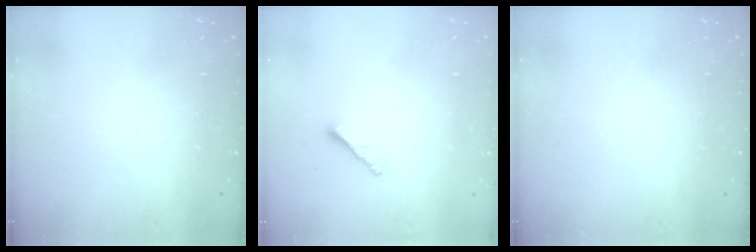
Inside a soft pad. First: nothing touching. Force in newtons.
{"total": 2.0, "press": 2.0, "slide": 0.5}
{"total": 0.0}